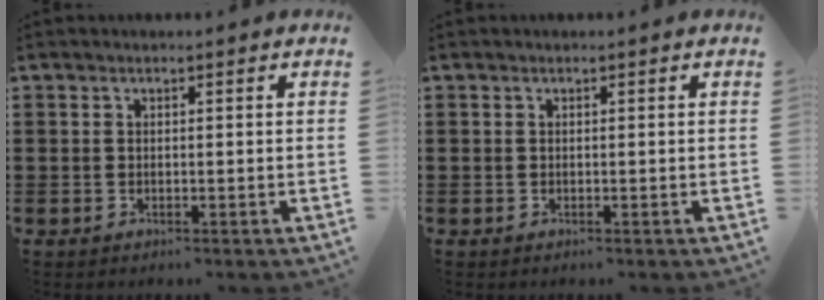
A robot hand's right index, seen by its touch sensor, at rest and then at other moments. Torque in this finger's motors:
{"motor_torque": [-0.17, 0.40, 0.08, 0.02]}